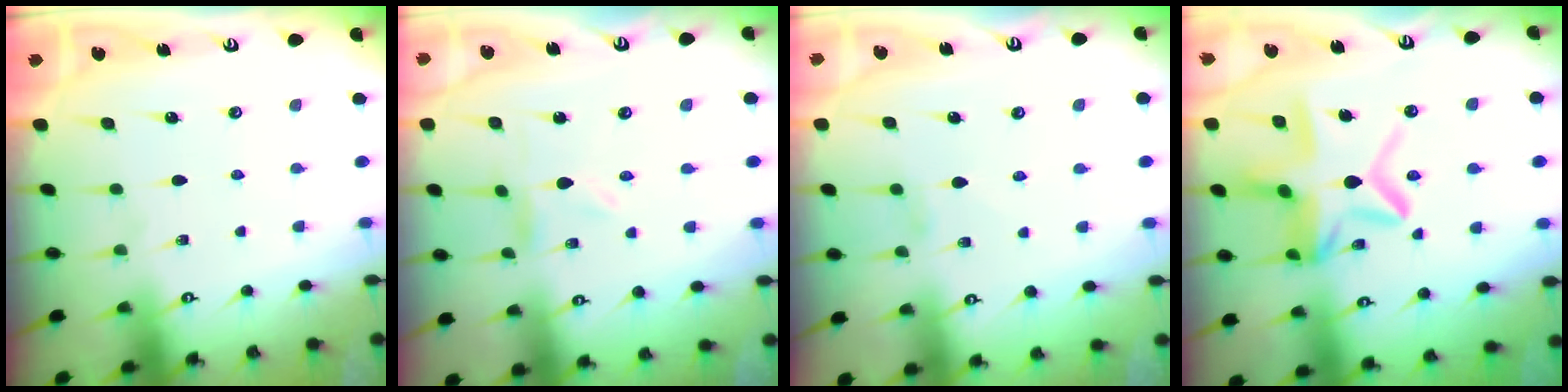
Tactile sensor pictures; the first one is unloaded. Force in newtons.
{"total": 0.0}
{"total": 0.7, "press": 0.6, "slide": 0.3}
{"total": 13.6, "press": 13.6, "slide": 1.3}